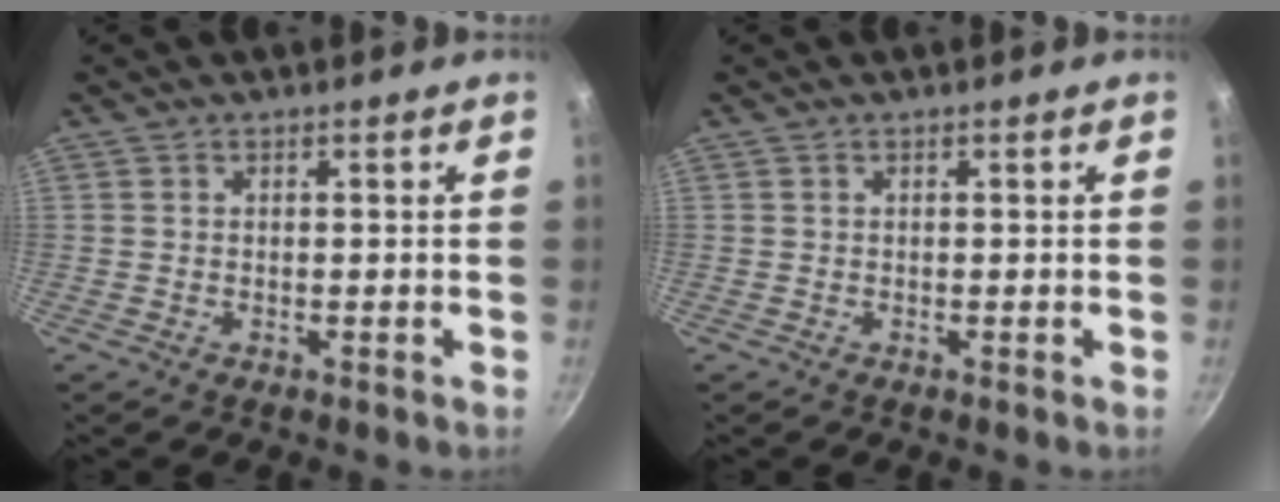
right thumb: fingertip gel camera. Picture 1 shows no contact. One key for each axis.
{"total": 0.0}